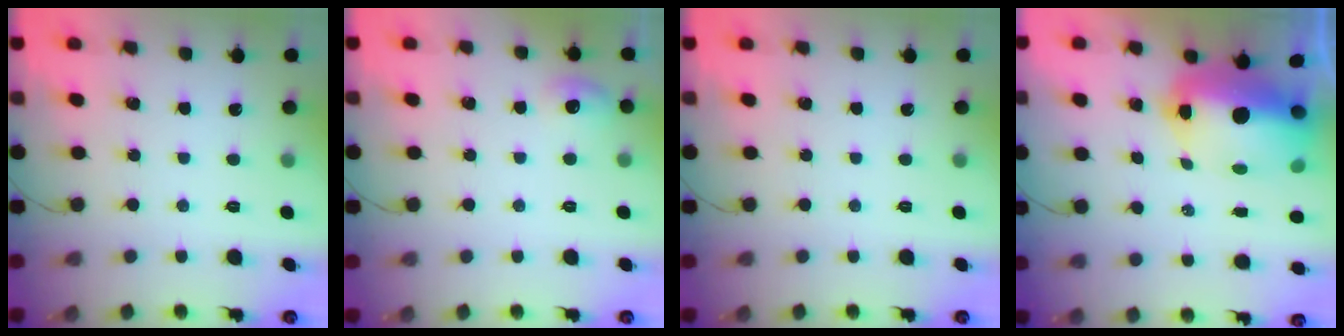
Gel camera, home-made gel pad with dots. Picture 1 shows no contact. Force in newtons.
{"total": 6.4, "press": 5.8, "slide": 2.7}
{"total": 0.0}
{"total": 14.3, "press": 13.9, "slide": 3.3}